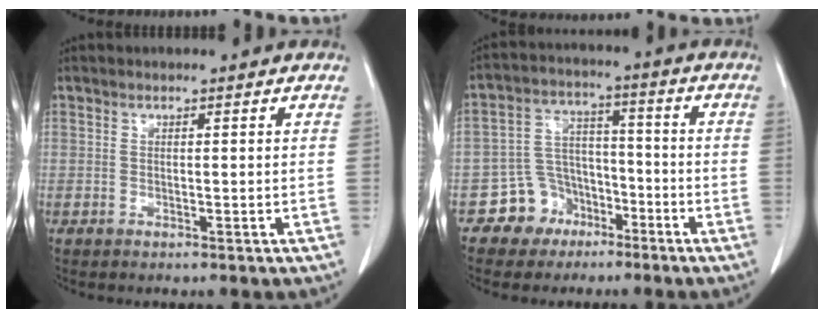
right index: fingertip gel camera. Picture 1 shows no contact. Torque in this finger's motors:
{"motor_torque": [-0.13, -0.18, -0.24, -0.11]}